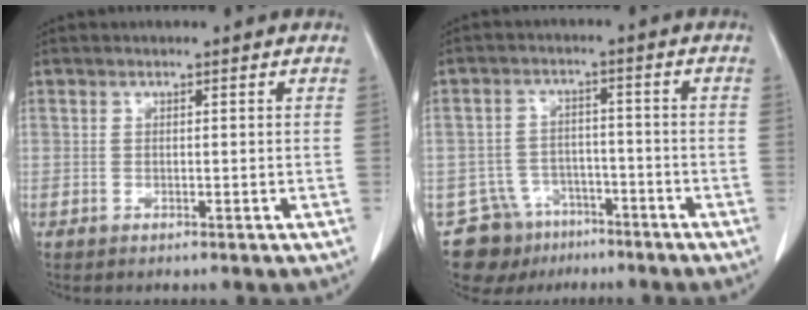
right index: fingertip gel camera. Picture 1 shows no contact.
{"total": 8.3, "force": [-5.9, 5.8, 0.6], "torque": [-0.006, 0.024, -0.089]}